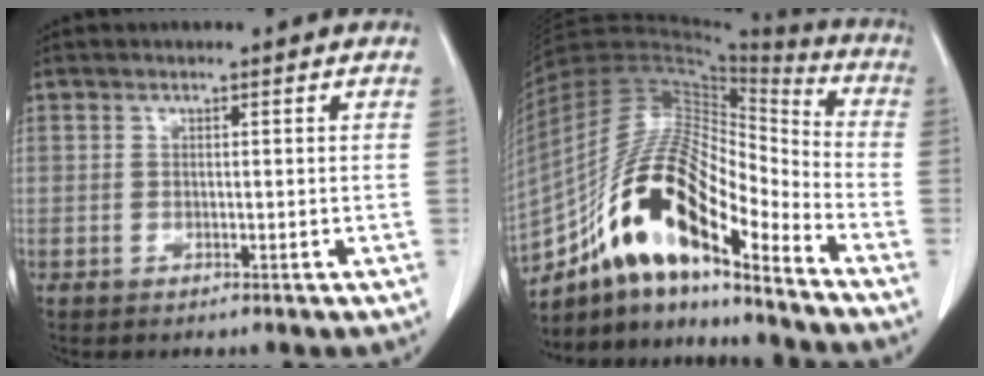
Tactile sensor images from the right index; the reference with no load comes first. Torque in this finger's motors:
{"motor_torque": [1.19, -0.95, 1.06, 0.21]}